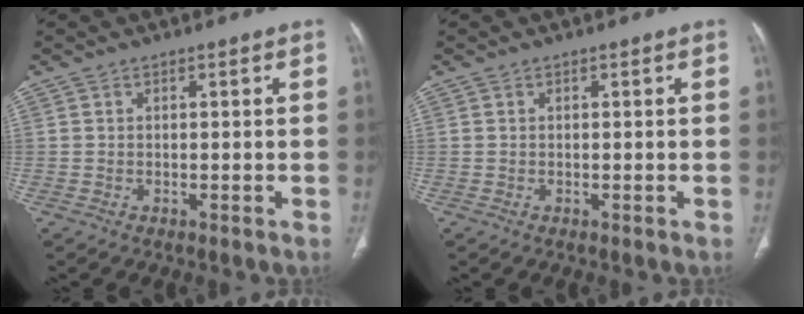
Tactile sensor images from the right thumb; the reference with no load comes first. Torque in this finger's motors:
{"motor_torque": [0.00, 0.00, 0.00, 0.00, 0.00]}